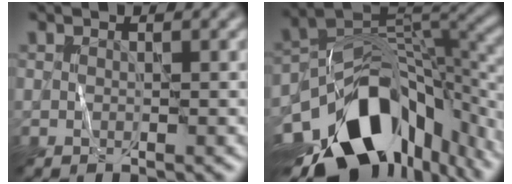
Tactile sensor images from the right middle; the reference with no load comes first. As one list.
[{"total": 16.3, "force": [-8.6, 9.1, 10.5], "torque": [-0.183, 0.006, -0.130]}]